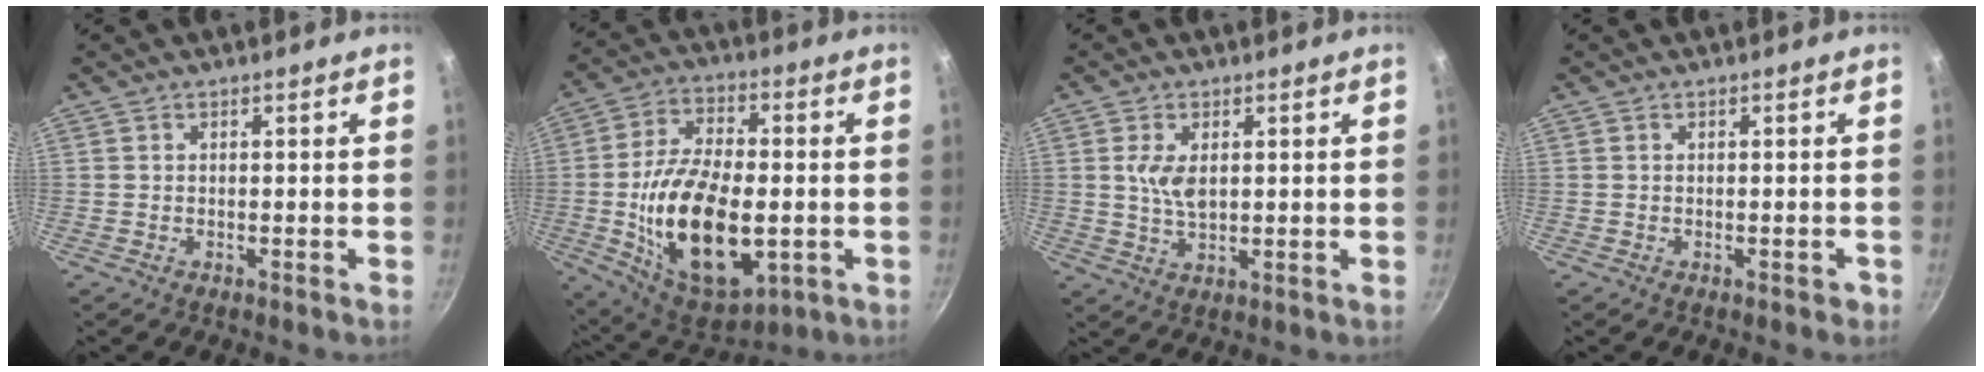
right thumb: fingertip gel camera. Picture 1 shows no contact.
{"total": 22.7, "force": [-3.3, 12.2, 18.8], "torque": [-0.324, 0.010, -0.045]}
{"total": 5.3, "force": [1.2, 2.8, 4.3], "torque": [-0.079, -0.008, 0.025]}
{"total": 1.2, "force": [-0.5, 0.6, 0.9], "torque": [-0.006, 0.005, -0.005]}